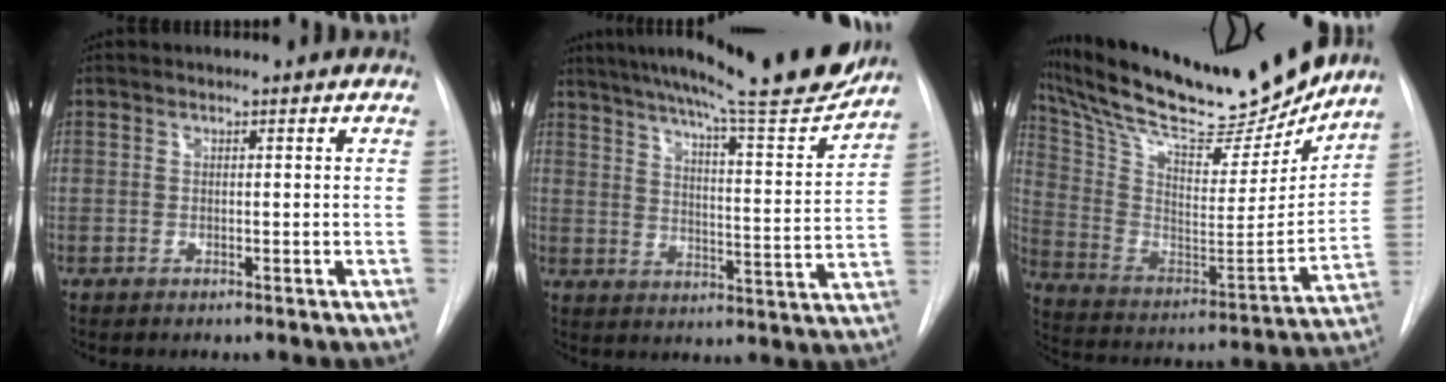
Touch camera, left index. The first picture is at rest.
{"total": 20.1, "force": [18.0, 0.7, 9.0], "torque": [-0.138, -0.048, 0.240]}
{"total": 25.8, "force": [22.8, 5.0, 11.1], "torque": [-0.208, -0.035, 0.354]}